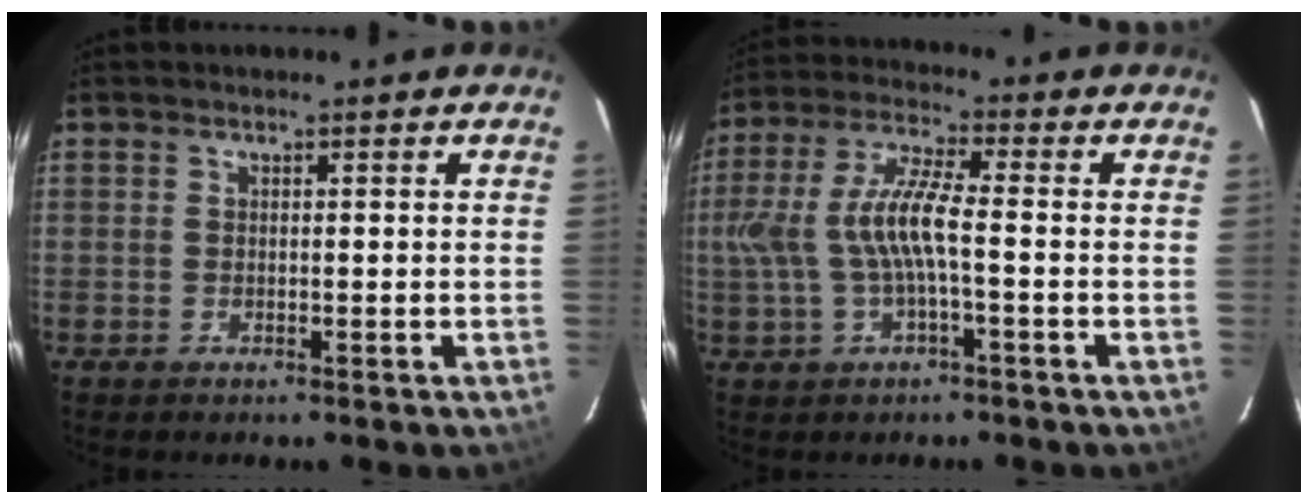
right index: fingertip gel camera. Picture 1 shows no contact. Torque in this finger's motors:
{"motor_torque": [0.46, -0.05, 0.29, 0.21]}